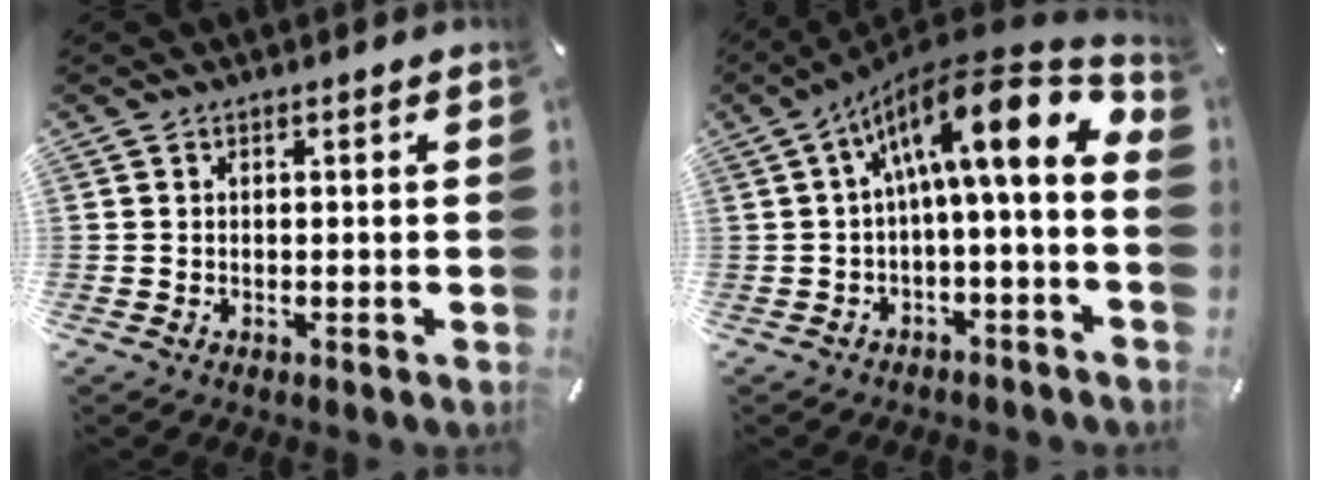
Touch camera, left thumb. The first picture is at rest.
{"total": 16.3, "force": [3.2, 4.6, 15.3], "torque": [-0.235, -0.018, 0.046]}